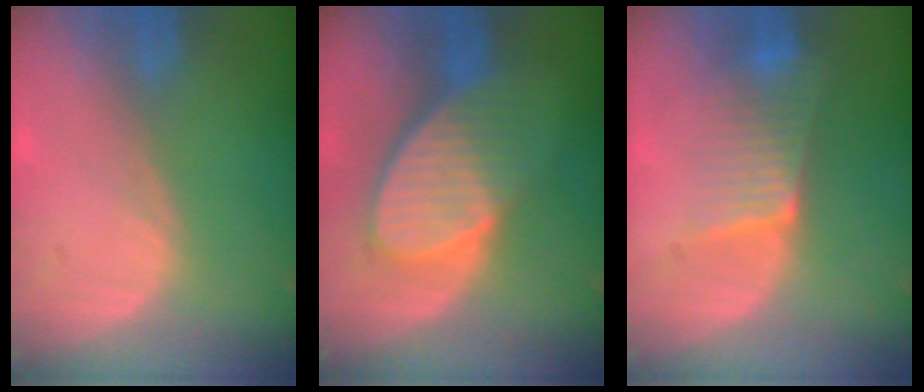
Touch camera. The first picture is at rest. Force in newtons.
{"total": 8.8, "press": 8.0, "slide": 3.7}
{"total": 6.6, "press": 5.9, "slide": 2.9}